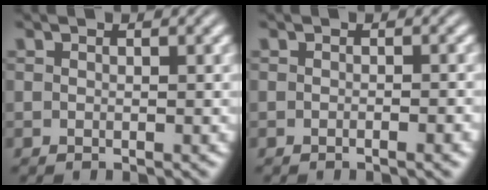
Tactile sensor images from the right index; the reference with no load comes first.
{"total": 0.8, "force": [-0.7, -0.1, 0.4], "torque": [-0.009, 0.006, -0.014]}